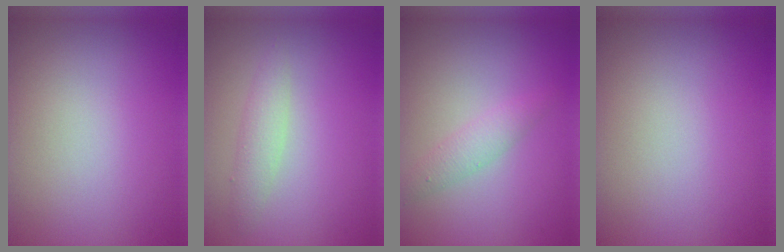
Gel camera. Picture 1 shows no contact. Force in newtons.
{"total": 1.9, "press": 1.9, "slide": 0.1}
{"total": 1.8, "press": 1.8, "slide": 0.0}
{"total": 0.0}